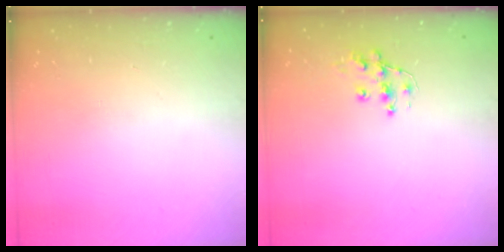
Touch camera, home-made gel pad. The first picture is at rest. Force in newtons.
{"total": 8.8, "press": 8.8, "slide": 0.6}